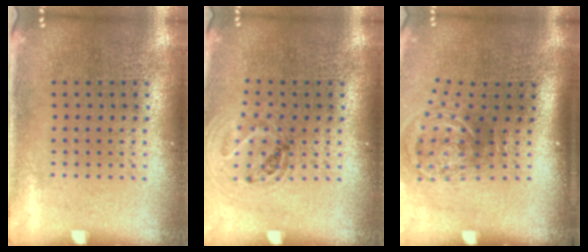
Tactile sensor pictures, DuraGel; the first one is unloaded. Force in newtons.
{"total": 0.9, "press": 0.9, "slide": 0.1}
{"total": 2.1, "press": 1.3, "slide": 1.7}